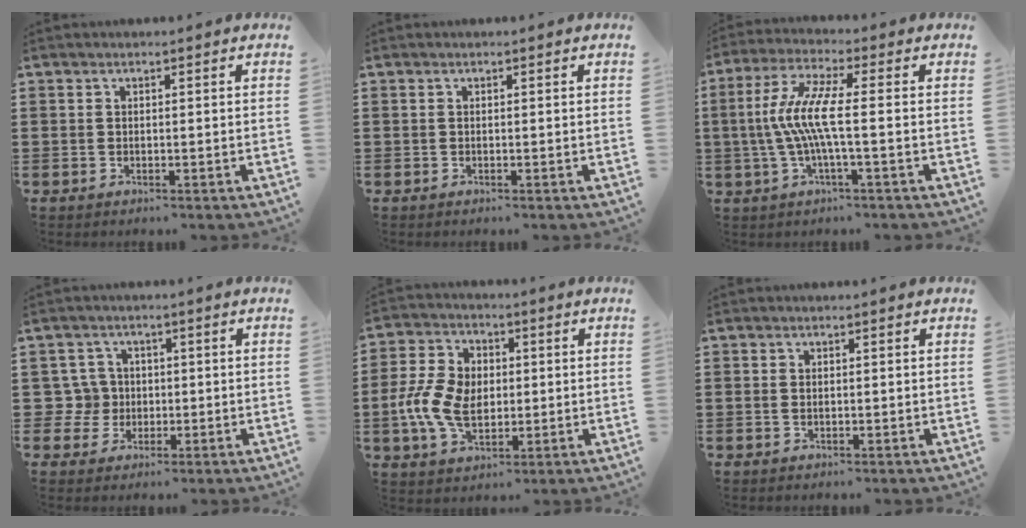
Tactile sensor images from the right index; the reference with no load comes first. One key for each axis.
{"total": 0.0}
{"total": 8.9, "fx": -0.9, "fy": 0.9, "fz": 8.8, "tx": -0.198, "ty": -0.018, "tz": -0.030}
{"total": 4.8, "fx": -0.2, "fy": 4.6, "fz": 1.3, "tx": -0.051, "ty": 0.012, "tz": -0.005}
{"total": 9.1, "fx": -1.0, "fy": 6.2, "fz": 6.6, "tx": -0.158, "ty": 0.009, "tz": -0.022}
{"total": 0.6, "fx": 0.1, "fy": 0.4, "fz": 0.5, "tx": -0.011, "ty": 0.001, "tz": 0.001}